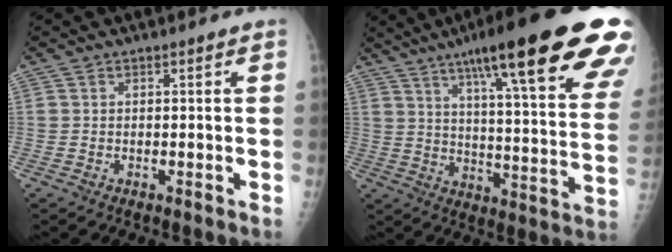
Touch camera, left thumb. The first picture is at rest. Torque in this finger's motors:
{"motor_torque": [2.79, 1.43, 2.18, -0.59, 0.56]}